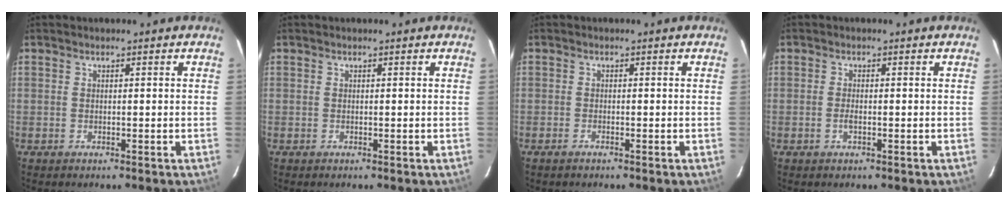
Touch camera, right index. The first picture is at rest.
{"total": 0.0}
{"total": 0.9, "force": [-0.8, 0.2, 0.5], "torque": [-0.015, 0.000, -0.018]}
{"total": 1.5, "force": [-0.5, 0.6, 1.3], "torque": [-0.027, 0.000, -0.011]}